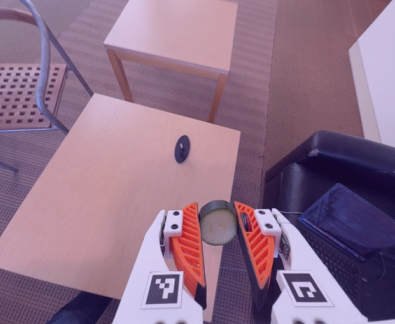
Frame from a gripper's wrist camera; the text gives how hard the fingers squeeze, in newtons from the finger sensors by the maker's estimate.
{"total": 8.9, "left": 9.0, "right": 8.9}